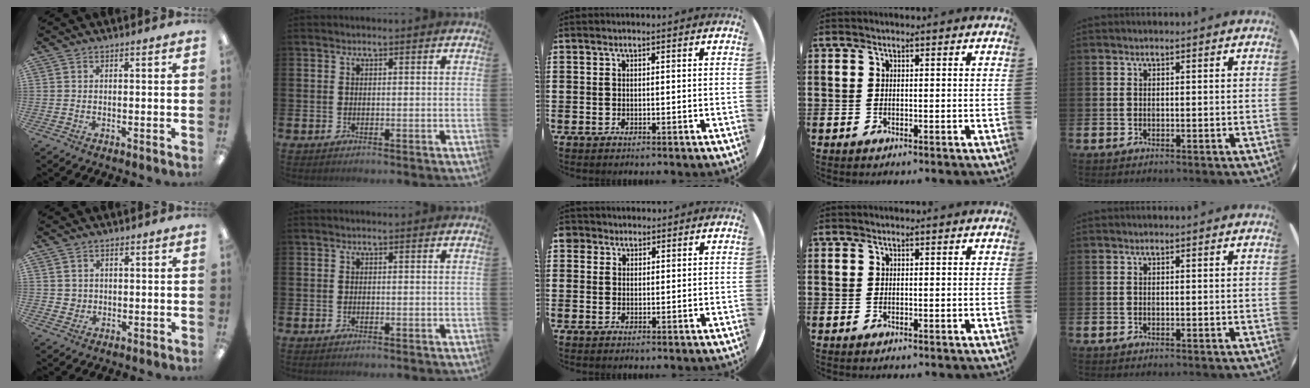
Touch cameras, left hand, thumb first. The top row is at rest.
{"thumb": {"total": 2.5, "force": [1.0, 2.3, -0.1], "torque": [0.004, 0.001, 0.016]}, "middle": {"total": 1.6, "force": [1.2, 1.1, 0.0], "torque": [0.005, 0.002, 0.023]}}